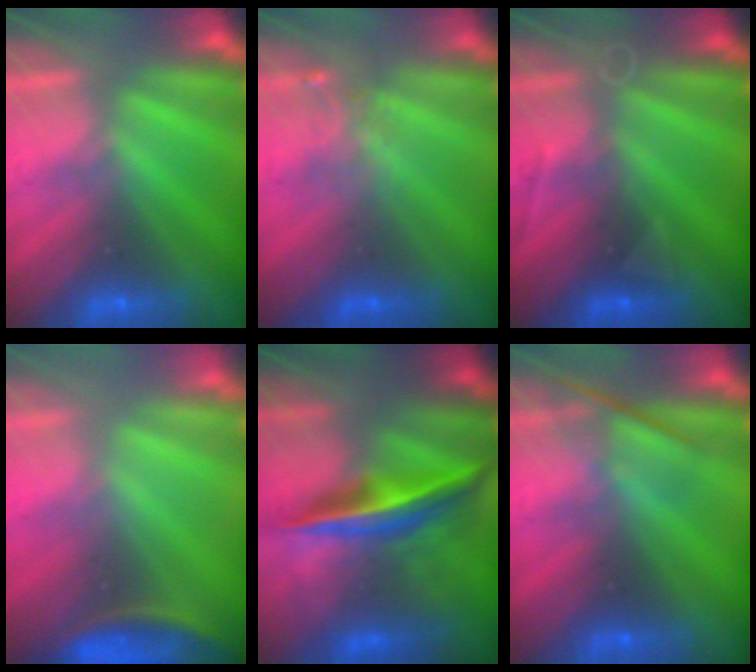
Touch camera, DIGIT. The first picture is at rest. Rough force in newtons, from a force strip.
{"total": 2.2}
{"total": 2.8}
{"total": 3.5}
{"total": 5.8}
{"total": 2.4}